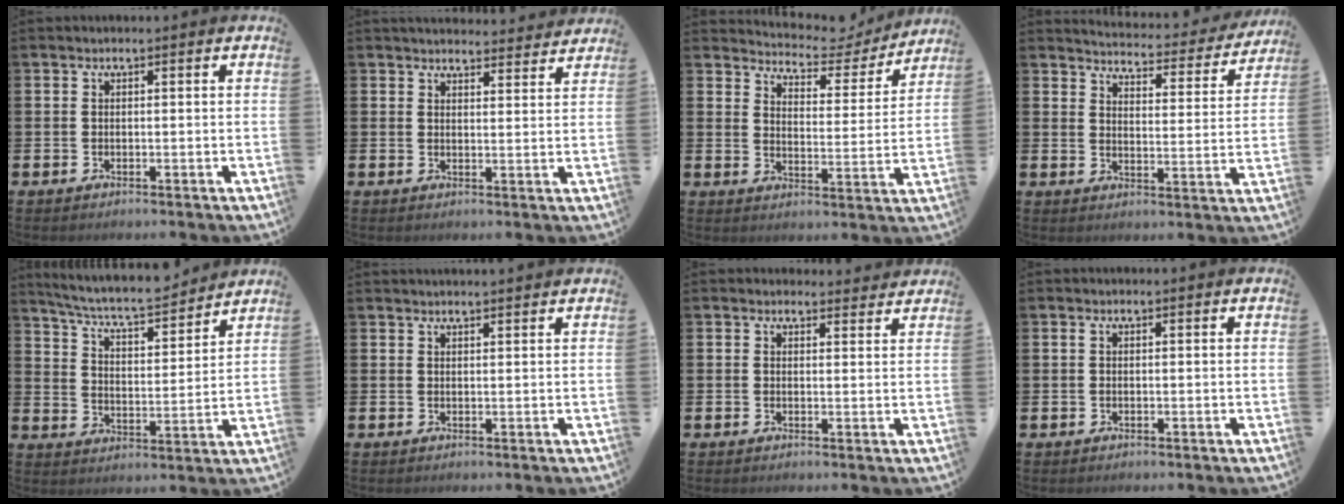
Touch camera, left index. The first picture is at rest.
{"total": 3.8, "force": [3.7, 0.6, 0.1], "torque": [-0.001, -0.023, 0.066]}
{"total": 4.7, "force": [4.5, 1.4, 0.4], "torque": [-0.030, -0.038, 0.072]}
{"total": 4.4, "force": [4.3, 0.5, 0.4], "torque": [-0.026, -0.038, 0.070]}
{"total": 7.2, "force": [6.9, 0.9, 1.9], "torque": [-0.072, -0.049, 0.118]}
{"total": 1.2, "force": [1.2, -0.1, 0.1], "torque": [0.007, -0.006, 0.020]}
{"total": 1.9, "force": [1.8, 0.6, -0.1], "torque": [0.014, -0.010, 0.028]}
{"total": 0.6, "force": [0.1, 0.2, 0.6], "torque": [-0.013, 0.003, 0.002]}